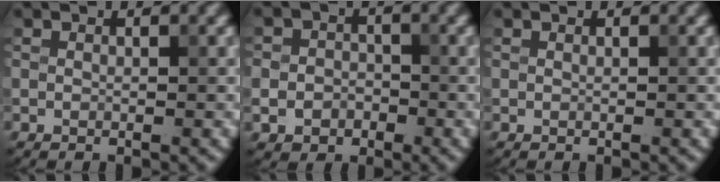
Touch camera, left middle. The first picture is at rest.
{"total": 2.9, "force": [-1.0, 2.5, 1.1], "torque": [0.000, -0.002, -0.025]}
{"total": 0.0}